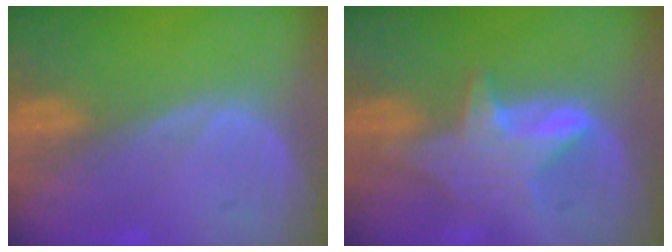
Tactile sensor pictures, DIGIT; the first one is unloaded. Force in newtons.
{"total": 5.9, "press": 5.9, "slide": 0.5}